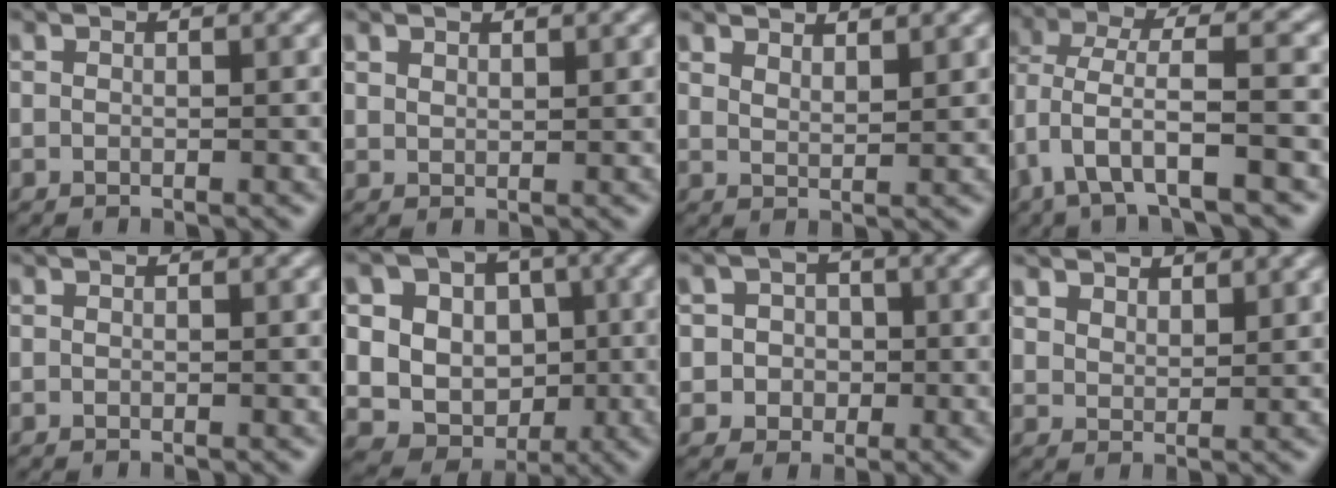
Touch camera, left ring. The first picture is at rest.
{"total": 1.1, "force": [1.0, 0.4, 0.2], "torque": [-0.005, 0.000, 0.021]}
{"total": 2.7, "force": [2.5, 0.5, 0.9], "torque": [-0.011, 0.001, 0.042]}
{"total": 6.4, "force": [-2.9, 1.7, 5.5], "torque": [-0.109, 0.005, -0.058]}
{"total": 0.0}
{"total": 12.2, "force": [2.1, 10.9, 5.0], "torque": [-0.107, 0.038, 0.030]}
{"total": 3.4, "force": [-0.1, 3.3, 0.8], "torque": [0.003, 0.012, -0.011]}
{"total": 3.2, "force": [2.9, 1.2, 0.7], "torque": [-0.024, -0.005, 0.057]}